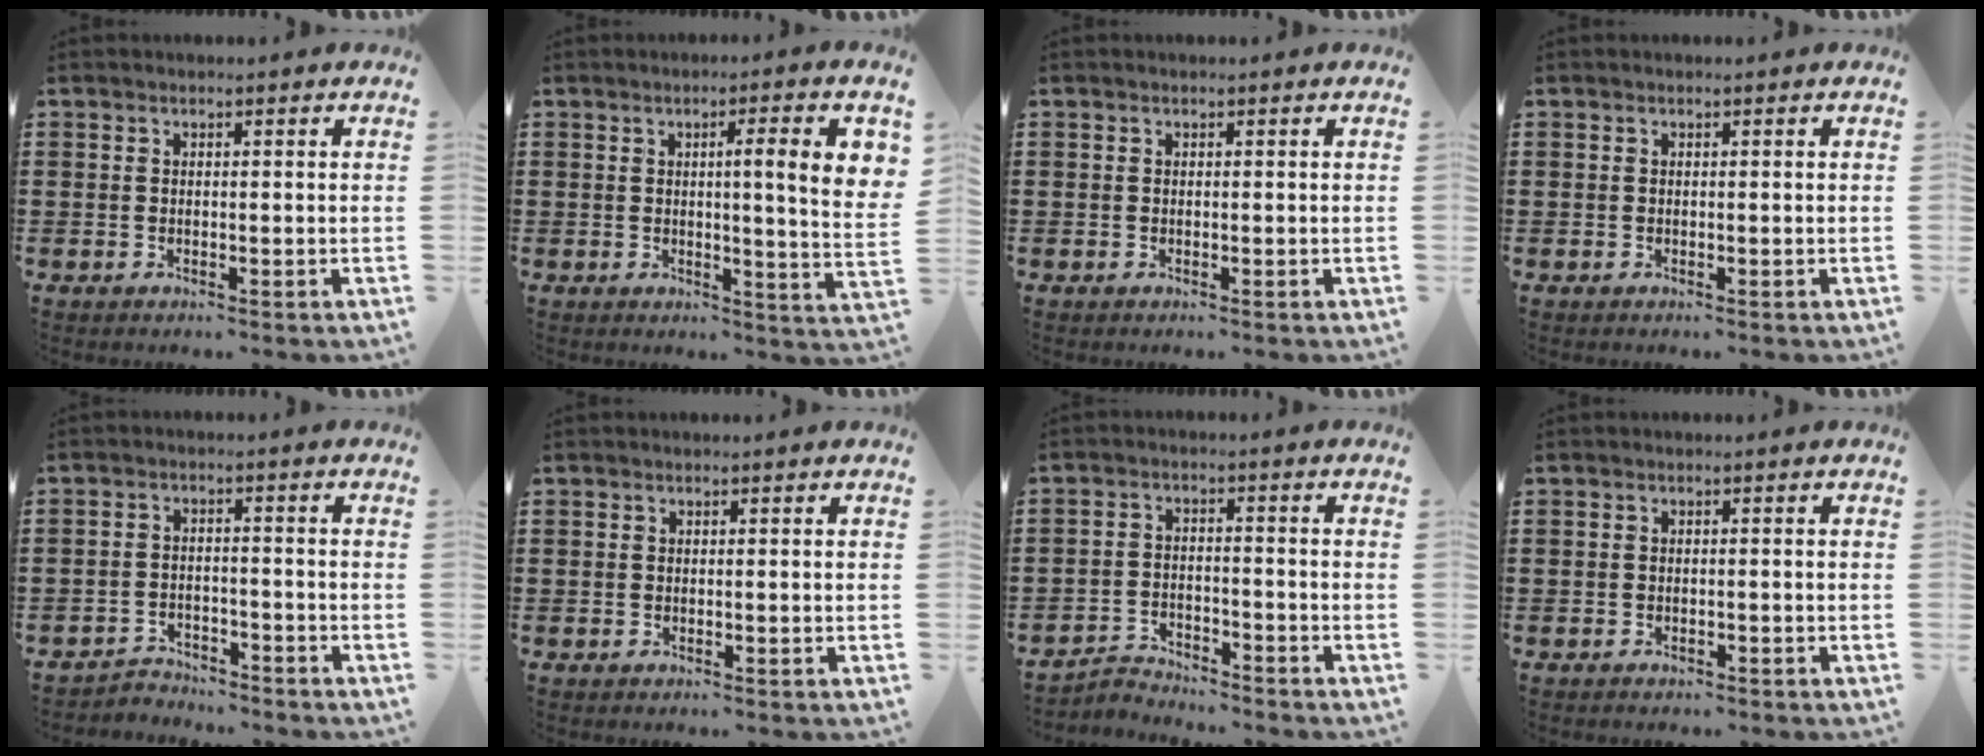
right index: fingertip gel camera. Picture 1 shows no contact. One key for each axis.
{"total": 8.0, "fx": 2.0, "fy": 0.3, "fz": 7.8, "tx": -0.120, "ty": -0.007, "tz": 0.023}
{"total": 0.0}
{"total": 0.0}
{"total": 3.2, "fx": -3.1, "fy": 0.6, "fz": 0.0, "tx": -0.008, "ty": 0.000, "tz": -0.068}
{"total": 0.0}
{"total": 3.0, "fx": -2.9, "fy": 0.4, "fz": 0.0, "tx": -0.009, "ty": 0.002, "tz": -0.064}
{"total": 0.7, "fx": -0.7, "fy": 0.2, "fz": 0.1, "tx": -0.004, "ty": 0.001, "tz": -0.014}